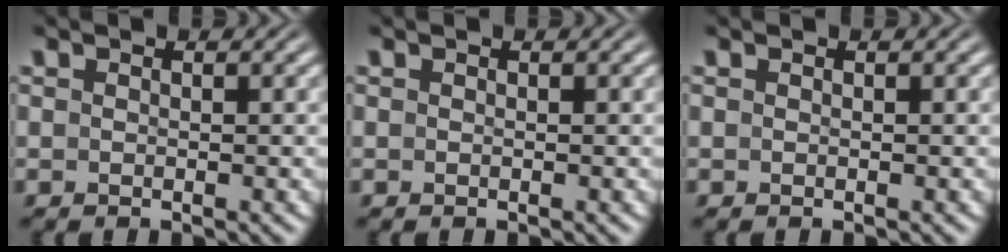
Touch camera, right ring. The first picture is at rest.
{"total": 0.0}
{"total": 1.1, "force": [-0.3, -1.0, -0.4], "torque": [0.013, -0.011, 0.005]}